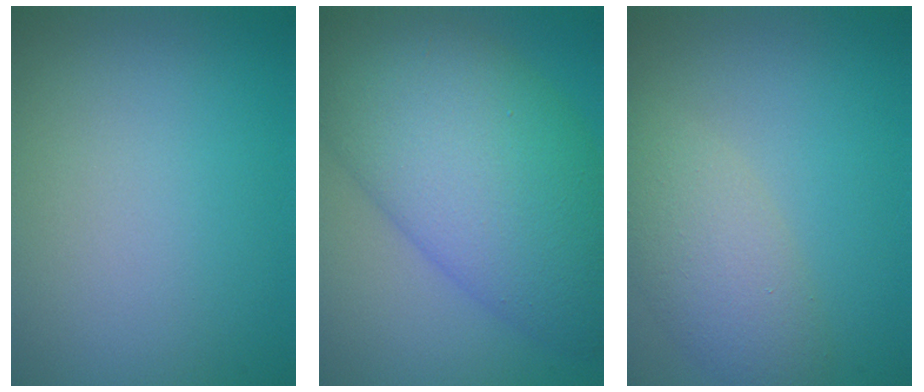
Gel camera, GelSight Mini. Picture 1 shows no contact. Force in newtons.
{"total": 12.3, "press": 12.3, "slide": 0.2}
{"total": 4.0, "press": 4.0, "slide": 0.2}